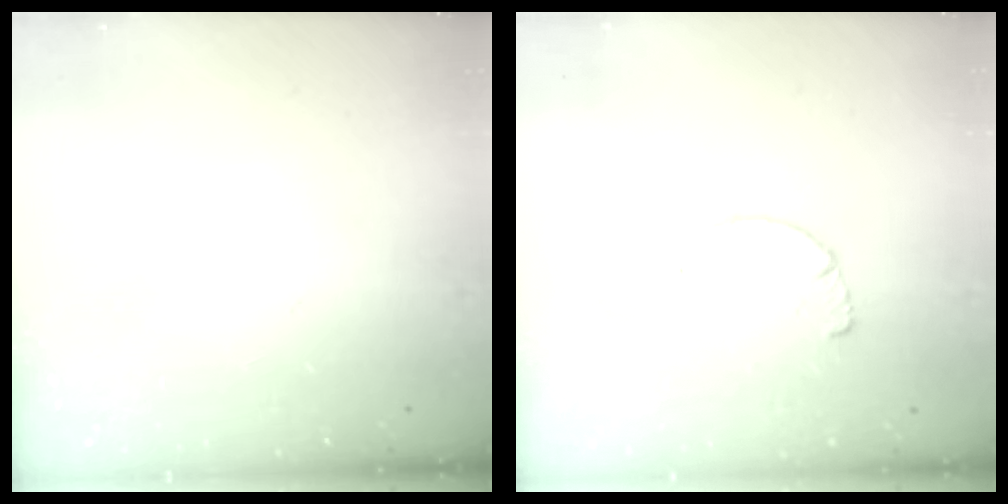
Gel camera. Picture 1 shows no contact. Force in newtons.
{"total": 3.0, "press": 3.0, "slide": 0.3}